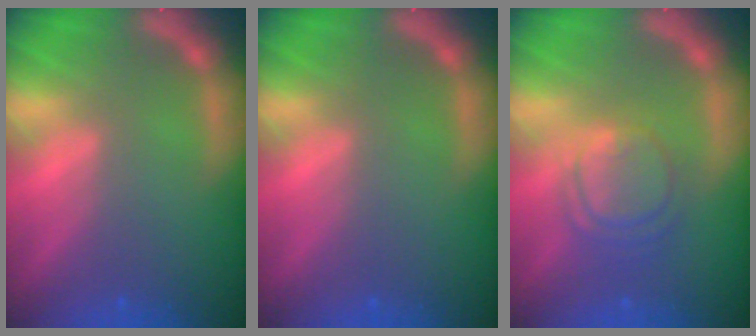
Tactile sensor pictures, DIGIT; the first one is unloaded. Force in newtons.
{"total": 0.0}
{"total": 5.1}